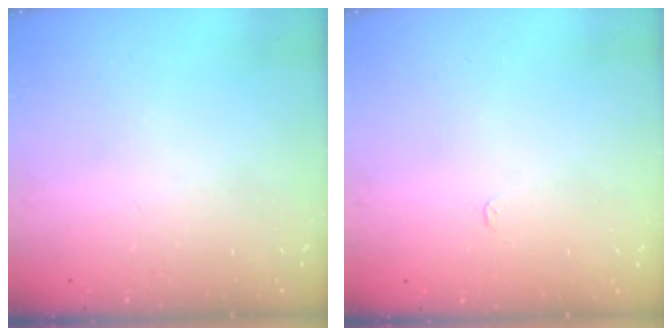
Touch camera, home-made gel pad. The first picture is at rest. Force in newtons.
{"total": 2.4, "press": 2.4, "slide": 0.3}